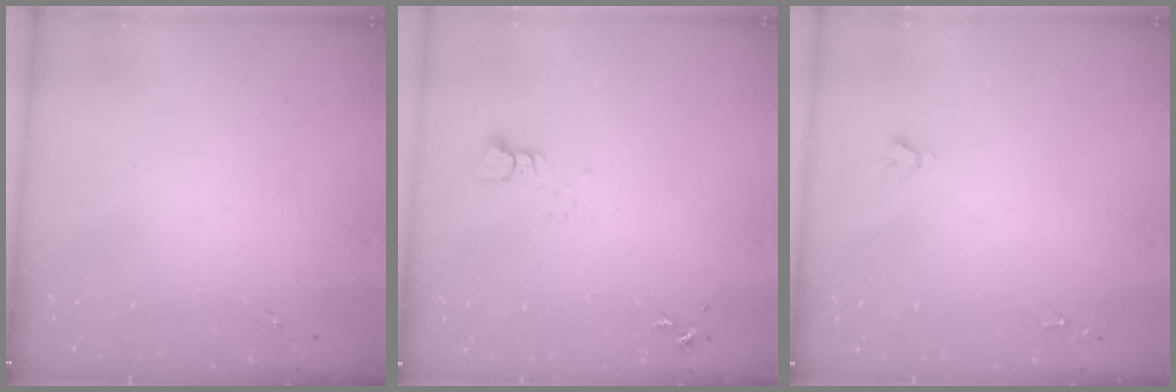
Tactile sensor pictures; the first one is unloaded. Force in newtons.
{"total": 3.0, "press": 3.0, "slide": 0.2}
{"total": 1.8, "press": 1.8, "slide": 0.1}